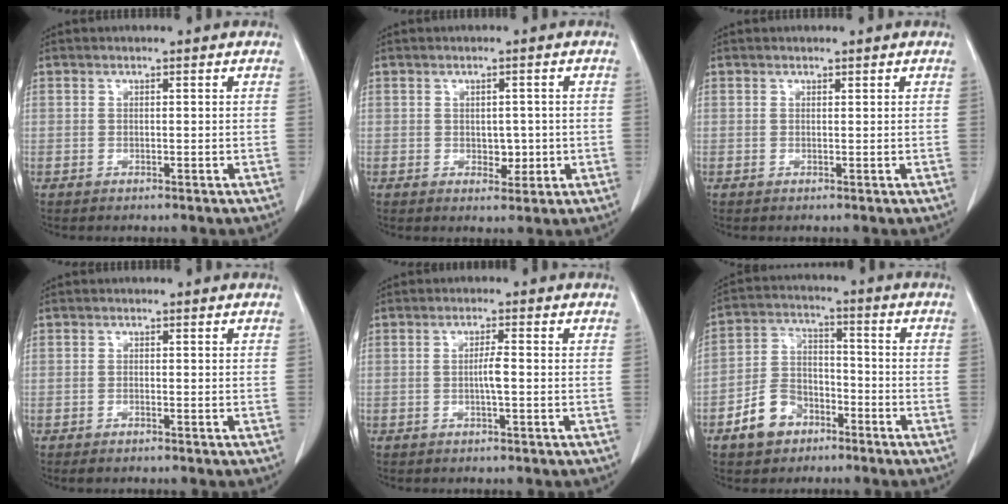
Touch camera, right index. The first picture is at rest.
{"total": 3.0, "force": [-0.3, 2.0, 2.1], "torque": [-0.025, 0.000, 0.002]}
{"total": 0.0}
{"total": 1.0, "force": [-0.8, 0.3, 0.5], "torque": [-0.011, -0.002, -0.009]}
{"total": 2.4, "force": [-0.3, 0.0, 2.4], "torque": [-0.045, 0.000, -0.007]}
{"total": 8.2, "force": [-4.7, 5.8, 3.5], "torque": [-0.083, 0.019, -0.079]}